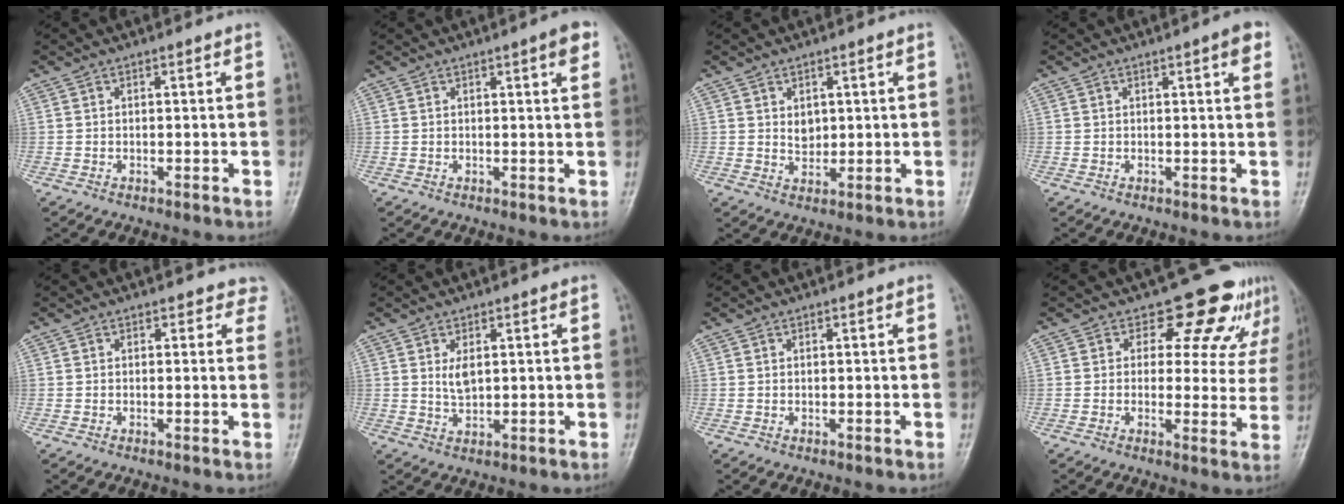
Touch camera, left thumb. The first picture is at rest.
{"total": 2.8, "force": [1.4, 0.2, 2.4], "torque": [-0.025, -0.004, 0.020]}
{"total": 2.7, "force": [0.9, 2.0, 1.5], "torque": [-0.011, -0.010, 0.024]}
{"total": 2.5, "force": [1.2, 0.2, 2.2], "torque": [-0.022, -0.003, 0.017]}
{"total": 3.7, "force": [3.2, 1.8, 0.1], "torque": [0.037, -0.015, 0.014]}
{"total": 3.2, "force": [1.2, 1.6, 2.5], "torque": [-0.038, -0.015, 0.030]}
{"total": 0.0}
{"total": 12.2, "force": [9.6, 6.4, 3.8], "torque": [0.012, -0.055, 0.095]}